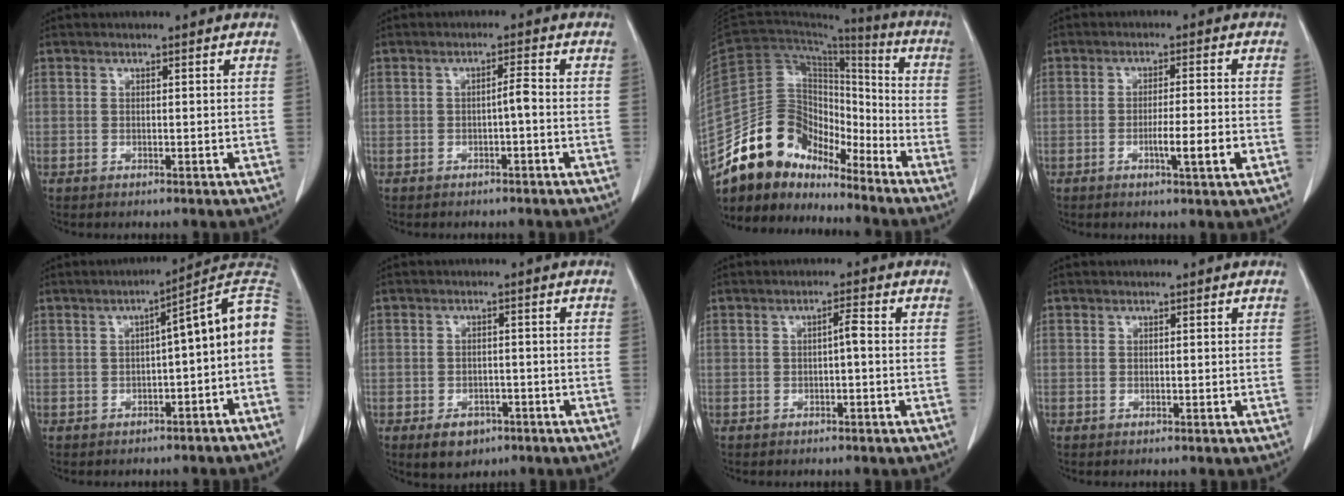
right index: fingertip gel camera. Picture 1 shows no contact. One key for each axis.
{"total": 1.8, "fx": -0.5, "fy": 0.1, "fz": 1.7, "tx": -0.026, "ty": 0.004, "tz": -0.009}
{"total": 15.3, "fx": -12.6, "fy": 7.0, "fz": 5.2, "tx": -0.088, "ty": 0.061, "tz": -0.230}
{"total": 5.7, "fx": -2.0, "fy": -0.2, "fz": 5.3, "tx": -0.081, "ty": -0.006, "tz": -0.030}
{"total": 9.8, "fx": -1.8, "fy": 1.4, "fz": 9.5, "tx": -0.118, "ty": 0.037, "tz": -0.030}
{"total": 4.5, "fx": -2.6, "fy": 3.0, "fz": 2.0, "tx": -0.029, "ty": 0.003, "tz": -0.030}
{"total": 1.6, "fx": -0.2, "fy": 0.2, "fz": 1.6, "tx": -0.025, "ty": 0.005, "tz": -0.004}
{"total": 0.0}